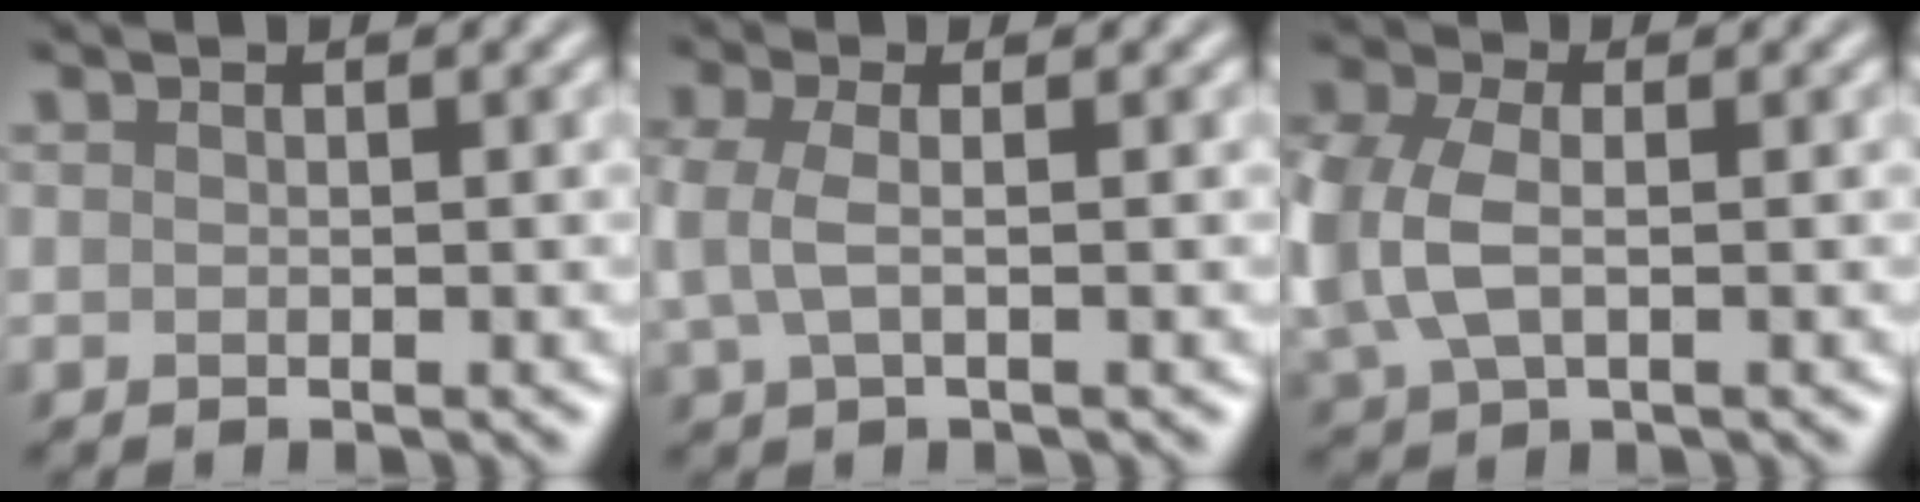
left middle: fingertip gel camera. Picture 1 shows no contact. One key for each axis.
{"total": 2.8, "fx": 0.2, "fy": 1.3, "fz": 2.4, "tx": -0.061, "ty": 0.004, "tz": -0.002}
{"total": 6.3, "fx": -0.2, "fy": 4.2, "fz": 4.8, "tx": -0.139, "ty": 0.000, "tz": -0.010}